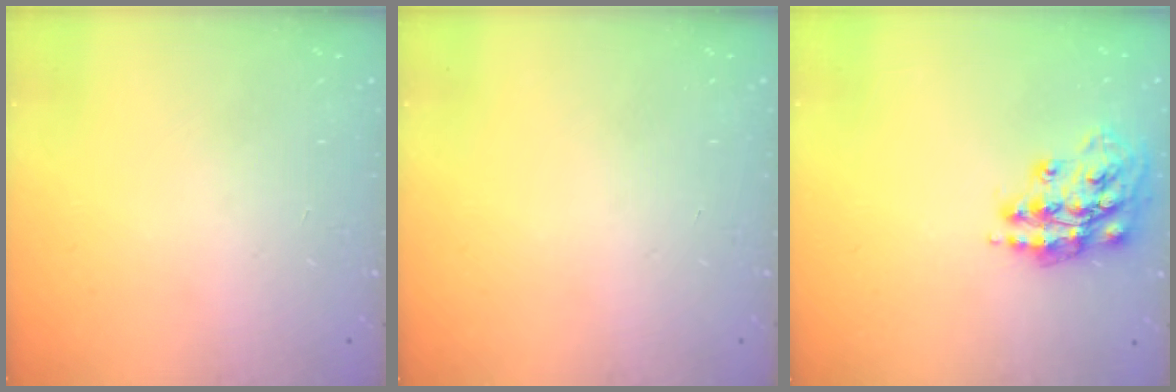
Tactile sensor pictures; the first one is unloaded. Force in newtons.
{"total": 0.0}
{"total": 15.1, "press": 15.0, "slide": 1.0}